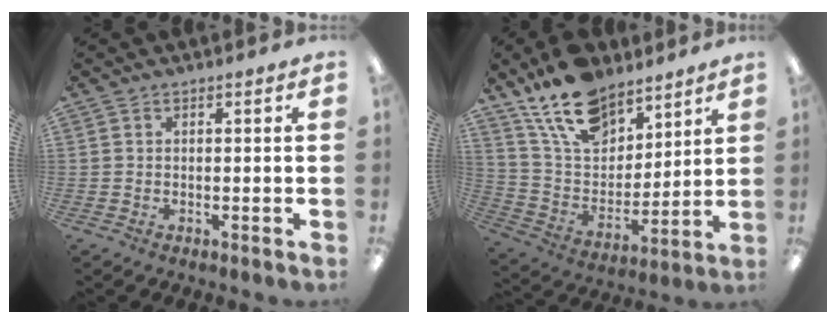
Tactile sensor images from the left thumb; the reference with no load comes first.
{"total": 17.7, "force": [12.8, 9.4, 7.8], "torque": [-0.159, -0.062, 0.238]}